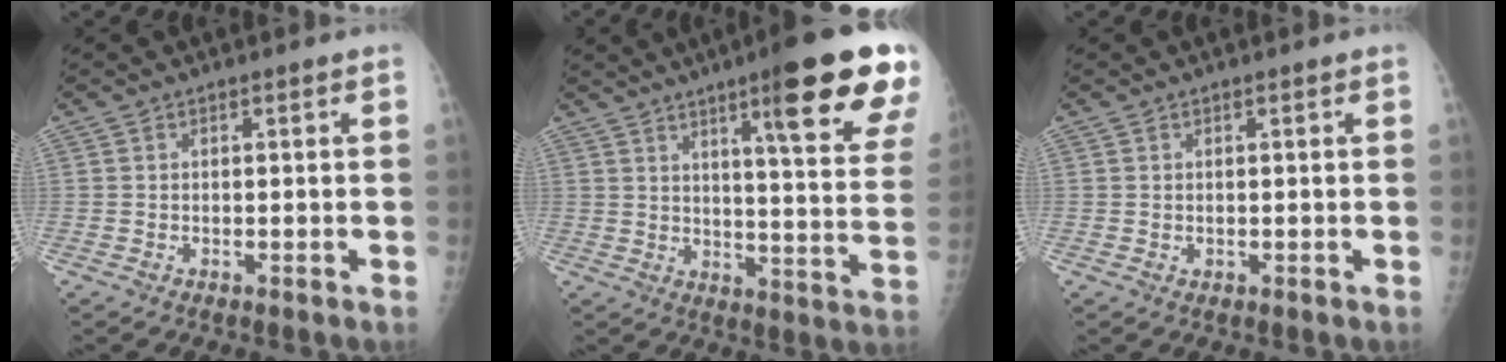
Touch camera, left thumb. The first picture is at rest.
{"total": 21.1, "force": [12.2, 2.9, 17.0], "torque": [-0.204, -0.051, 0.156]}
{"total": 1.0, "force": [0.9, 0.2, 0.5], "torque": [-0.001, 0.001, 0.012]}